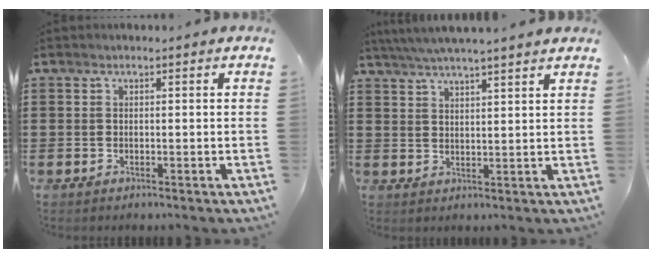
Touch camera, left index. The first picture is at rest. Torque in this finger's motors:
{"motor_torque": [2.14, 0.00, 0.37, 0.21]}